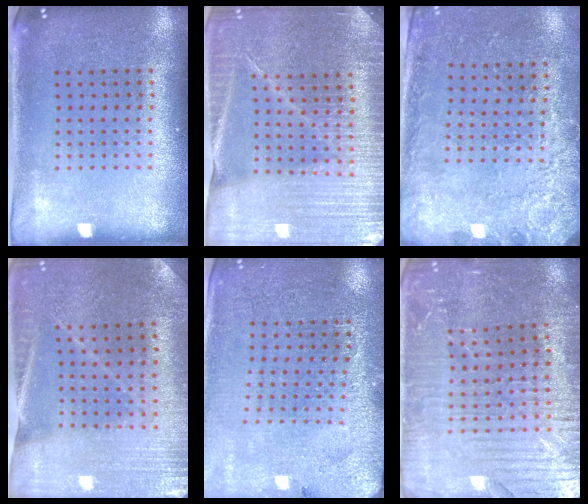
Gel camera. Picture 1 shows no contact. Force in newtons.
{"total": 4.4, "press": 4.1, "slide": 1.6}
{"total": 2.5, "press": 2.1, "slide": 1.3}
{"total": 0.9, "press": 0.9, "slide": 0.1}
{"total": 2.7, "press": 2.7, "slide": 0.3}
{"total": 3.7, "press": 3.6, "slide": 0.8}